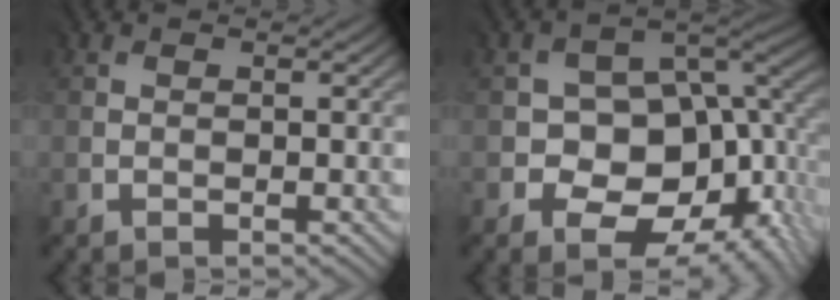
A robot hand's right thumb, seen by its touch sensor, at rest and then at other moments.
{"total": 13.2, "force": [-3.0, 8.7, 9.5], "torque": [-0.141, -0.013, -0.049]}